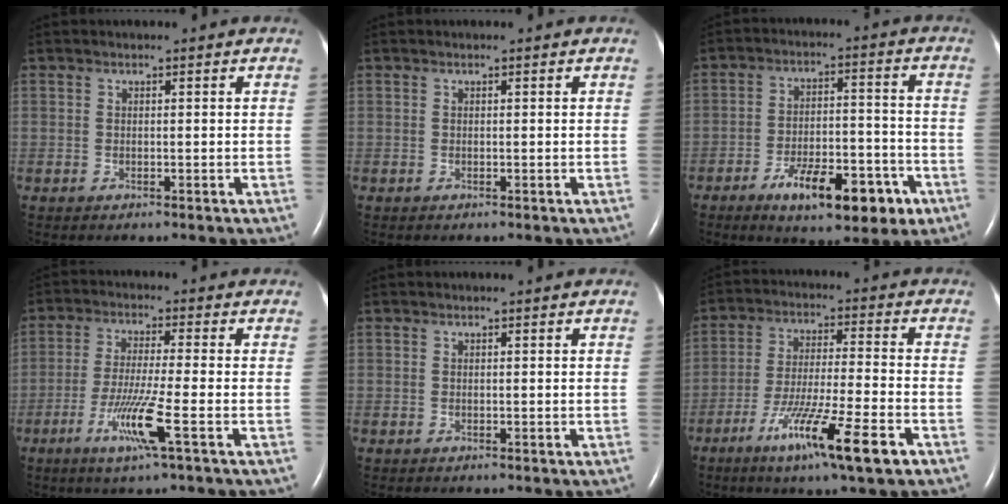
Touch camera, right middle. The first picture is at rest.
{"total": 0.0}
{"total": 12.5, "force": [-6.8, 4.4, 9.5], "torque": [-0.147, 0.007, -0.099]}
{"total": 7.8, "force": [-3.3, -0.9, 7.0], "torque": [-0.141, -0.023, -0.067]}
{"total": 0.0}
{"total": 13.1, "force": [-7.1, 0.1, 11.0], "torque": [-0.201, -0.032, -0.122]}